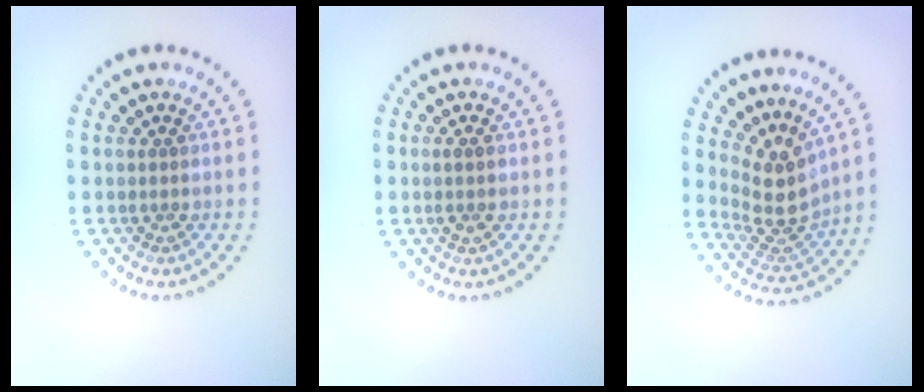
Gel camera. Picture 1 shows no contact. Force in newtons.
{"total": 1.1, "press": 1.0, "slide": 0.5}
{"total": 3.8, "press": 2.8, "slide": 2.5}